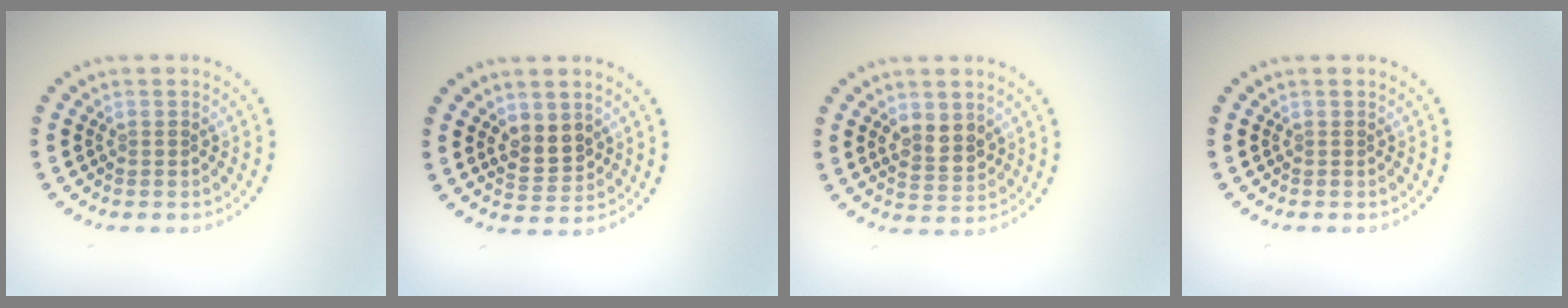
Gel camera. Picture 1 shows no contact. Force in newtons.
{"total": 2.7, "press": 2.5, "slide": 0.9}
{"total": 2.6, "press": 2.5, "slide": 0.7}
{"total": 0.0}